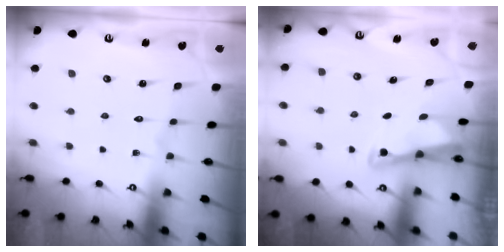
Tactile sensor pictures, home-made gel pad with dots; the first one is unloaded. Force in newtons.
{"total": 2.6, "press": 2.6, "slide": 0.1}